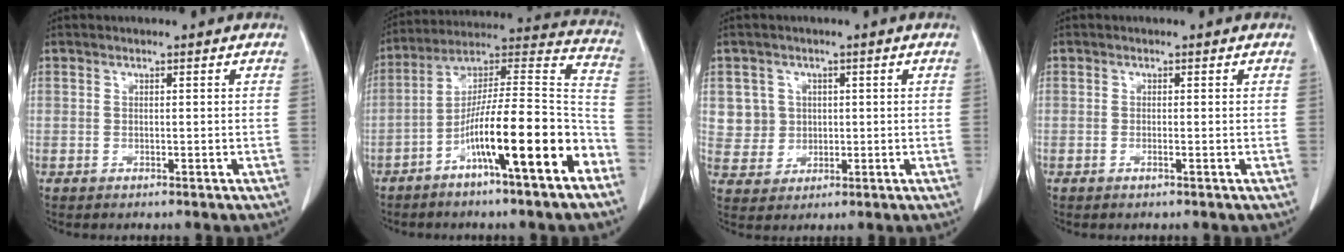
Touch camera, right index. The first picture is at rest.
{"total": 18.6, "force": [-8.7, 1.5, 16.3], "torque": [-0.255, 0.014, -0.144]}
{"total": 4.8, "force": [1.3, 4.6, 0.1], "torque": [0.008, 0.009, 0.030]}
{"total": 0.6, "force": [-0.3, -0.1, 0.5], "torque": [-0.010, 0.000, -0.004]}